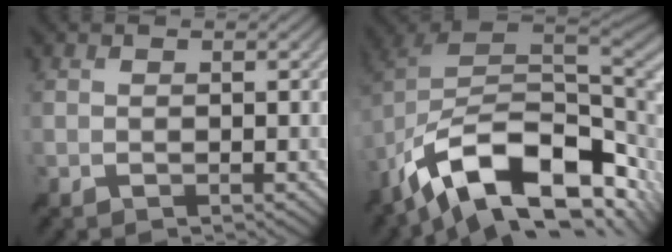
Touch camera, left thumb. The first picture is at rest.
{"total": 15.5, "force": [-5.2, 8.4, 11.9], "torque": [-0.231, -0.016, -0.088]}